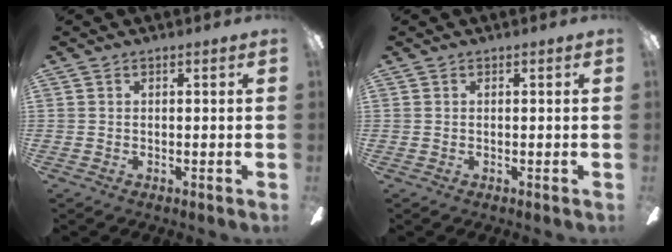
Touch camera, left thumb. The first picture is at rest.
{"total": 0.0}